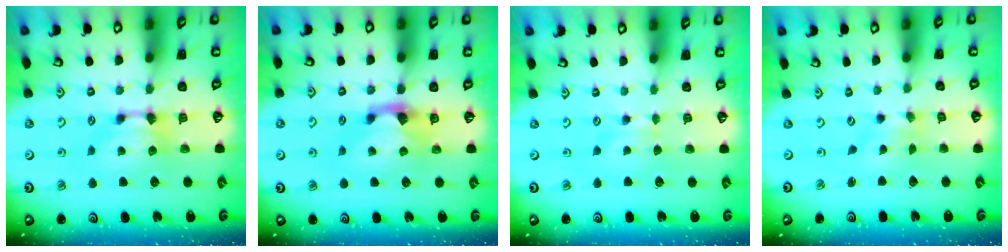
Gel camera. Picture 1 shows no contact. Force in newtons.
{"total": 1.5, "press": 1.2, "slide": 0.9}
{"total": 2.4, "press": 2.4, "slide": 0.4}
{"total": 2.5, "press": 2.3, "slide": 0.9}